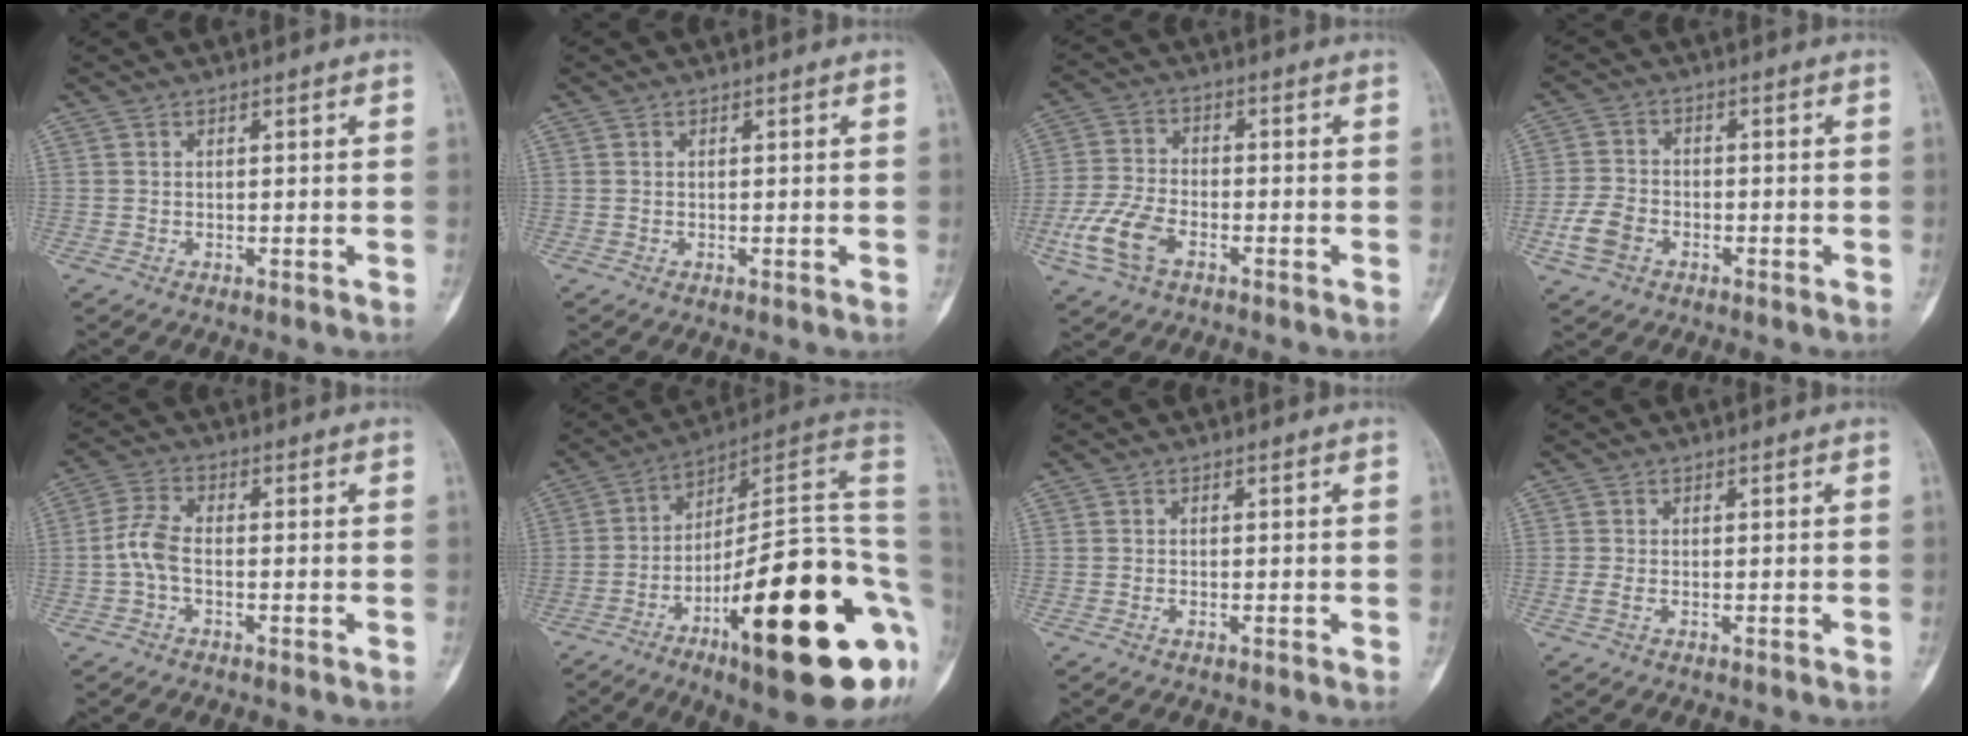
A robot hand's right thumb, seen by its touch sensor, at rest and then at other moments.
{"total": 0.0}
{"total": 9.5, "force": [-4.2, 5.3, 6.6], "torque": [-0.148, 0.014, -0.084]}
{"total": 6.1, "force": [-2.6, 4.3, 3.5], "torque": [-0.071, 0.013, -0.051]}
{"total": 4.9, "force": [-1.2, 2.3, 4.1], "torque": [-0.095, 0.015, -0.033]}
{"total": 31.4, "force": [-8.3, 8.8, 28.9], "torque": [-0.332, 0.058, -0.121]}
{"total": 0.7, "force": [-0.4, 0.3, 0.5], "torque": [-0.008, 0.001, -0.008]}
{"total": 1.3, "force": [-0.4, 0.6, 1.0], "torque": [-0.031, -0.003, -0.009]}